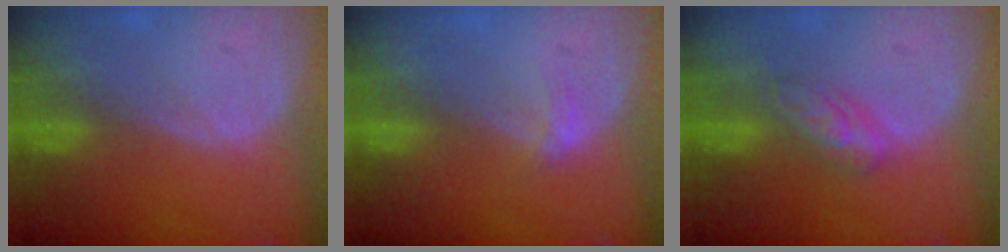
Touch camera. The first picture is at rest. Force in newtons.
{"total": 1.6, "press": 1.3, "slide": 1.0}
{"total": 4.7, "press": 4.4, "slide": 1.4}